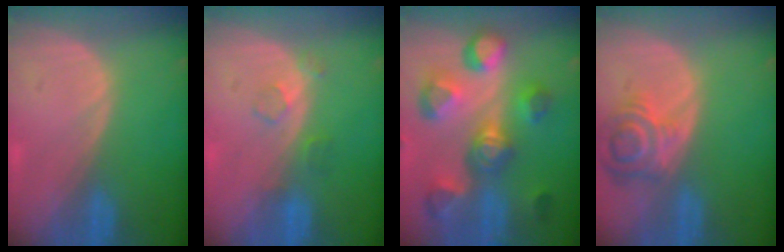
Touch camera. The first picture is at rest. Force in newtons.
{"total": 2.5, "press": 2.5, "slide": 0.3}
{"total": 11.1, "press": 10.0, "slide": 4.8}
{"total": 6.9, "press": 6.4, "slide": 2.7}